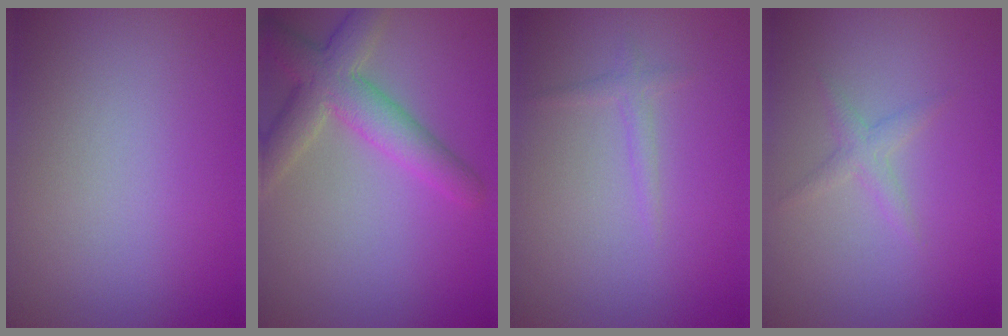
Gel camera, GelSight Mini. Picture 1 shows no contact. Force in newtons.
{"total": 5.2, "press": 5.2, "slide": 0.4}
{"total": 0.6, "press": 0.6, "slide": 0.1}
{"total": 1.3, "press": 1.3, "slide": 0.1}